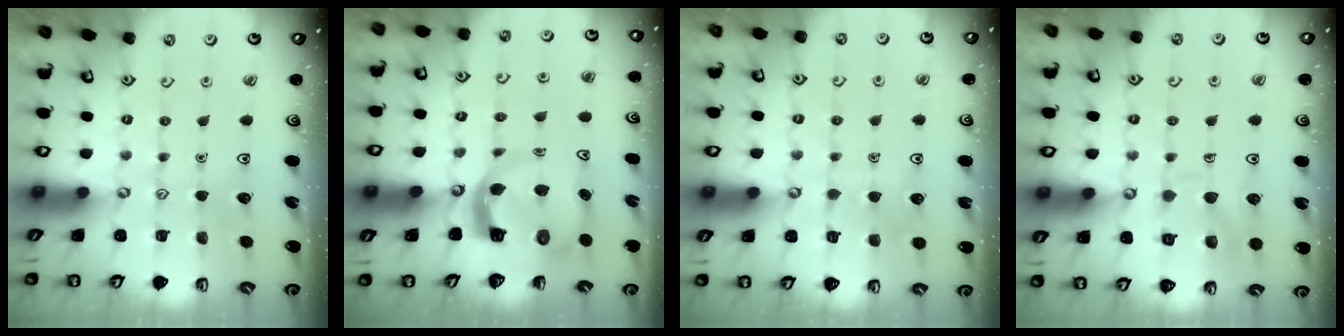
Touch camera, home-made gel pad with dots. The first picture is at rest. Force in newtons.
{"total": 6.8, "press": 6.7, "slide": 1.0}
{"total": 4.2, "press": 4.2, "slide": 0.3}
{"total": 10.7, "press": 10.7, "slide": 1.0}